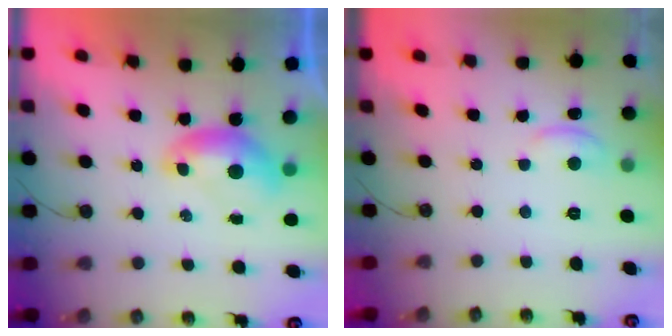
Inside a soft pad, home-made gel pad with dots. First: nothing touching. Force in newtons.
{"total": 1.5, "press": 1.3, "slide": 0.6}